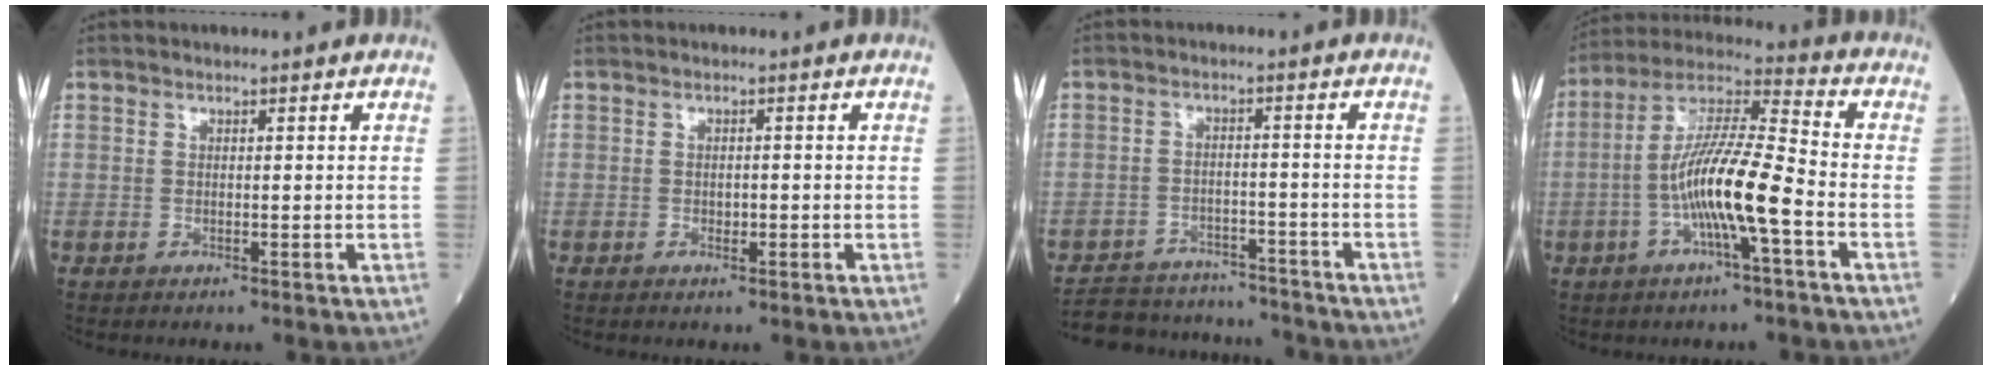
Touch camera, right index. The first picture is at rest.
{"total": 1.0, "force": [-0.4, 0.6, 0.7], "torque": [-0.013, 0.001, -0.005]}
{"total": 13.2, "force": [-12.4, 3.8, 2.7], "torque": [-0.048, 0.016, -0.175]}
{"total": 13.0, "force": [-3.7, 1.1, 12.4], "torque": [-0.240, 0.011, -0.073]}